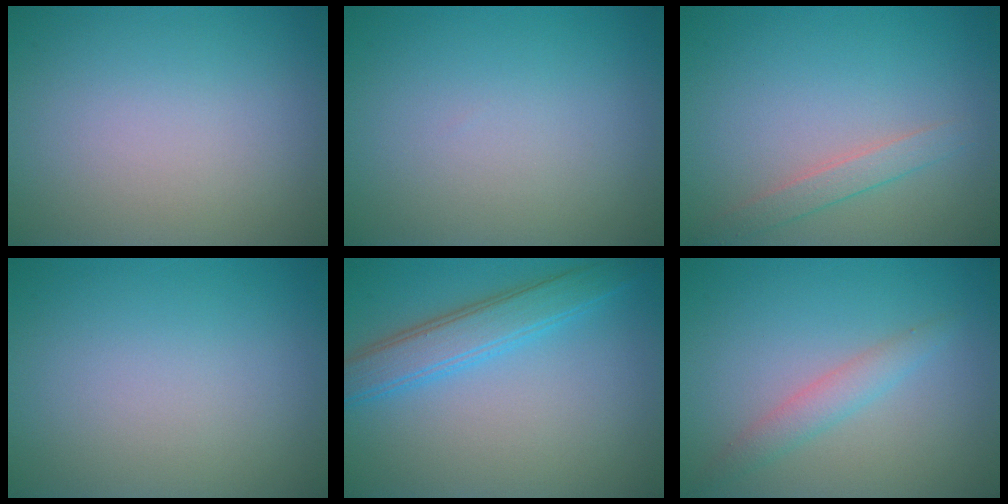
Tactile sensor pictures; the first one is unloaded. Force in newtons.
{"total": 0.0}
{"total": 1.7, "press": 1.7, "slide": 0.1}
{"total": 0.0}
{"total": 4.0, "press": 4.0, "slide": 0.1}
{"total": 2.0, "press": 2.0, "slide": 0.2}